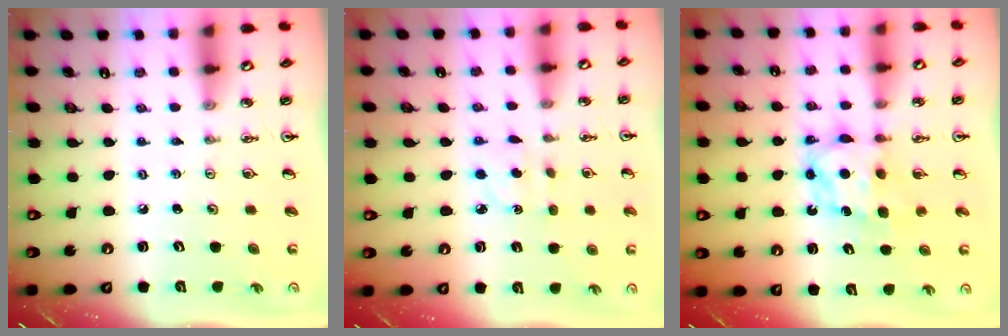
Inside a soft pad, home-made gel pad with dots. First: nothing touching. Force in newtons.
{"total": 3.2, "press": 3.1, "slide": 0.8}
{"total": 7.2, "press": 7.2, "slide": 0.4}